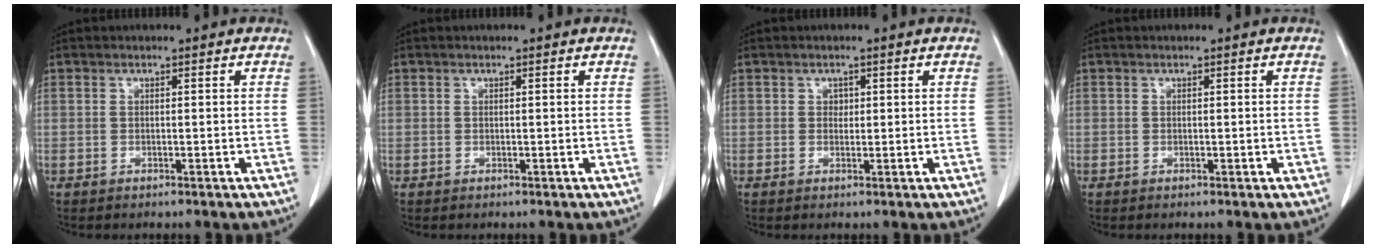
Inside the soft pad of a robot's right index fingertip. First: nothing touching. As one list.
[{"total": 0.0}, {"total": 0.9, "force": [0.3, 0.8, 0.4], "torque": [-0.004, 0.001, 0.004]}, {"total": 0.8, "force": [-0.1, 0.6, 0.6], "torque": [-0.006, 0.002, 0.000]}]